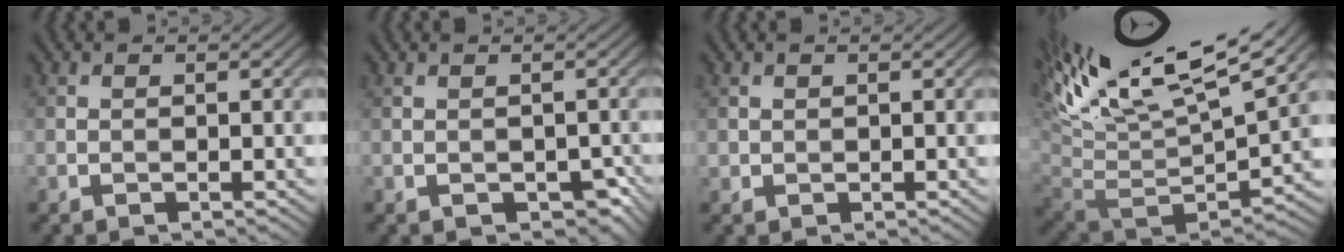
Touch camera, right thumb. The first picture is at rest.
{"total": 2.4, "force": [-0.9, 1.4, 1.6], "torque": [-0.030, -0.010, -0.005]}
{"total": 0.6, "force": [0.4, 0.4, 0.1], "torque": [-0.007, -0.001, 0.013]}
{"total": 17.7, "force": [9.3, 6.0, 13.8], "torque": [-0.277, 0.024, 0.172]}